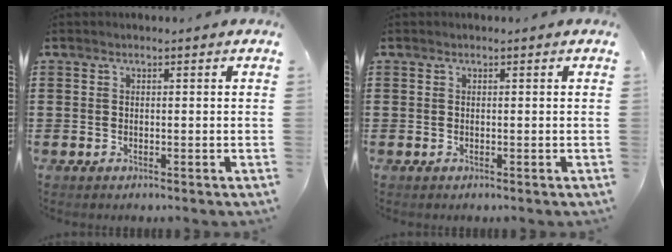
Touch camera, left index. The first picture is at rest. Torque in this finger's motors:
{"motor_torque": [0.00, 0.00, 0.00, 0.01]}